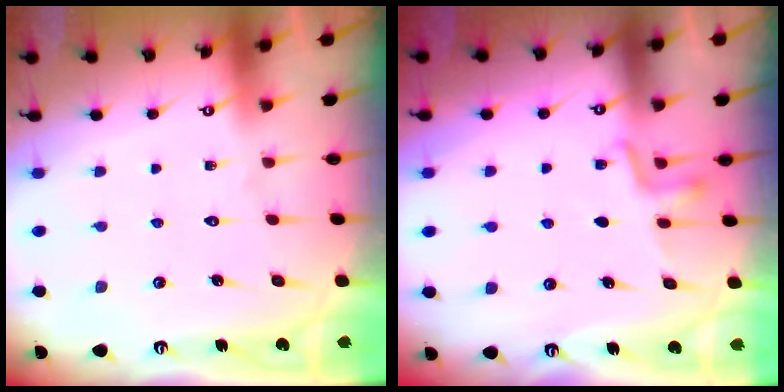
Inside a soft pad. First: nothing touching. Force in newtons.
{"total": 3.0, "press": 2.9, "slide": 0.8}